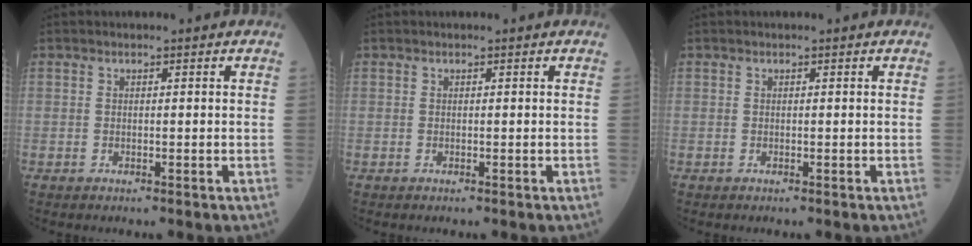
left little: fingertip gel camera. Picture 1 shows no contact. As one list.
[{"total": 0.0}, {"total": 0.0}]